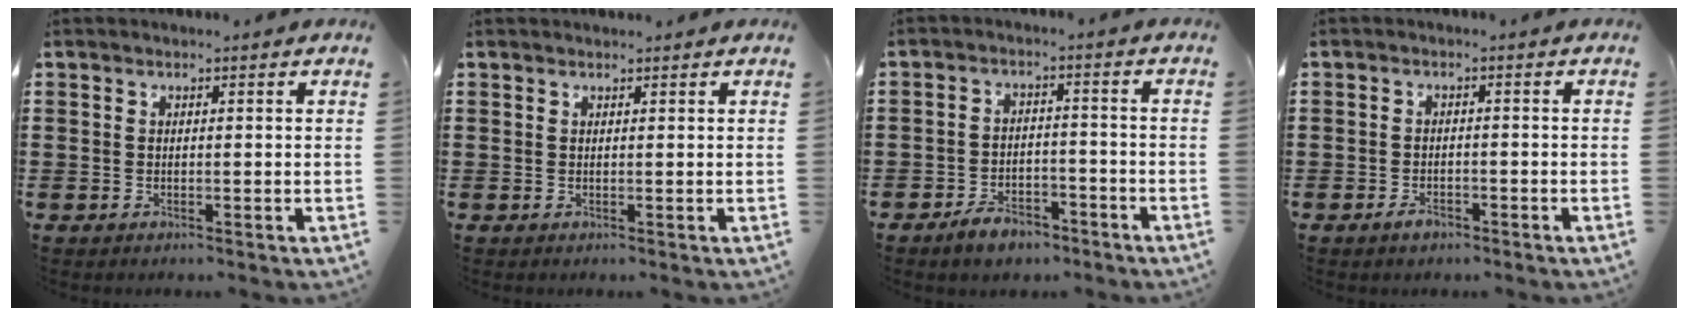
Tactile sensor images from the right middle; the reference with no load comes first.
{"total": 0.6, "force": [0.5, 0.1, 0.0], "torque": [0.007, -0.006, 0.010]}
{"total": 4.1, "force": [-3.6, 1.5, 1.3], "torque": [-0.023, 0.008, -0.069]}
{"total": 1.8, "force": [-1.4, 0.7, 0.7], "torque": [-0.016, -0.004, -0.027]}